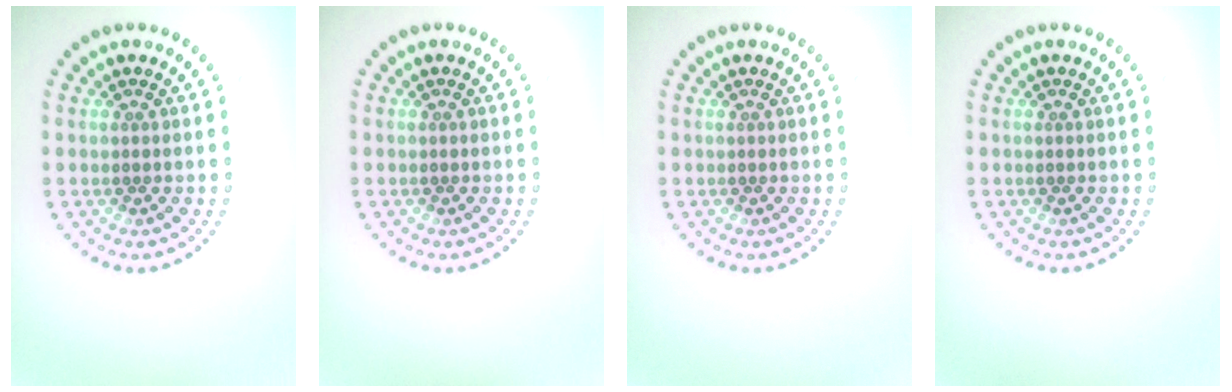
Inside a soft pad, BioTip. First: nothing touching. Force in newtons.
{"total": 0.0}
{"total": 0.0}
{"total": 0.0}